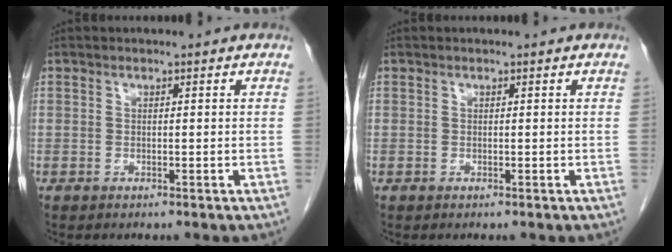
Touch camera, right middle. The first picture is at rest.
{"total": 0.0}